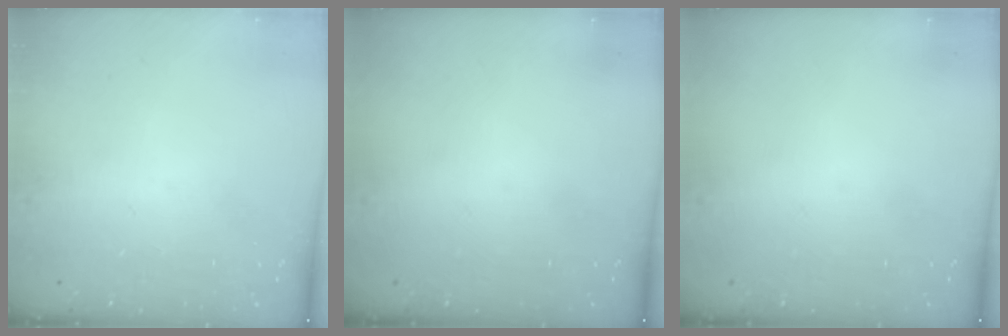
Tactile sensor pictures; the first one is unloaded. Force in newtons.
{"total": 0.0}
{"total": 0.0}